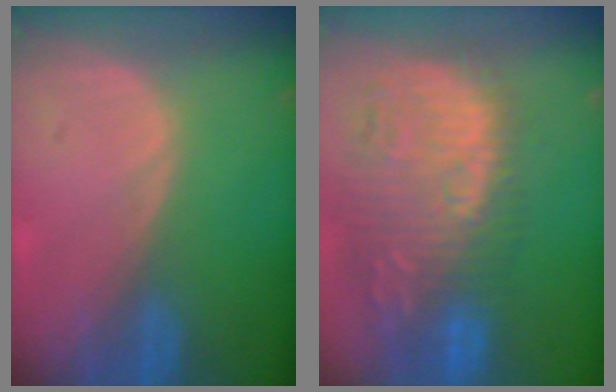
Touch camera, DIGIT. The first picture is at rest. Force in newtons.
{"total": 13.5, "press": 12.1, "slide": 5.9}